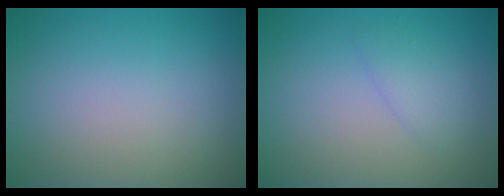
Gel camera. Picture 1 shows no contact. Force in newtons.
{"total": 1.4, "press": 1.4, "slide": 0.2}